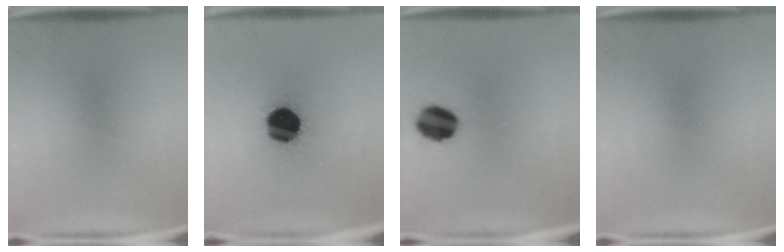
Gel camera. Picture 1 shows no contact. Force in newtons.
{"total": 18.5}
{"total": 11.0}
{"total": 0.0}